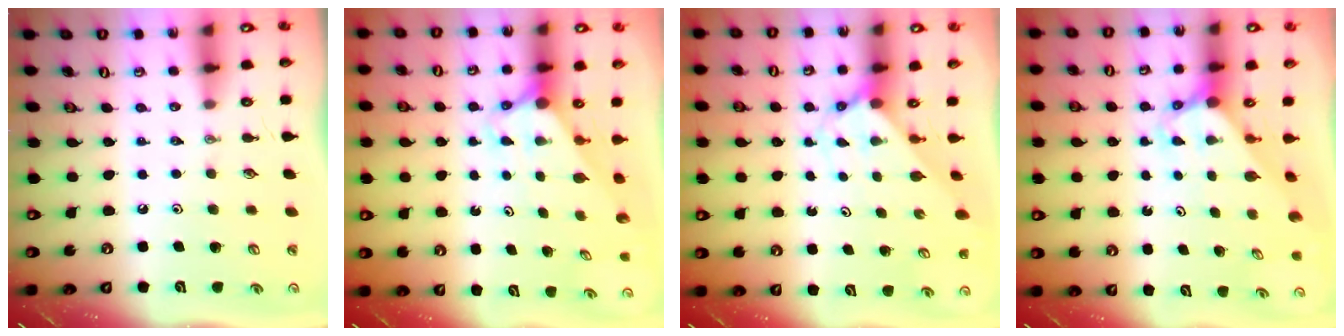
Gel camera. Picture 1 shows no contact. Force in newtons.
{"total": 2.8, "press": 2.8, "slide": 0.1}
{"total": 2.4, "press": 2.4, "slide": 0.2}
{"total": 3.0, "press": 3.0, "slide": 0.2}